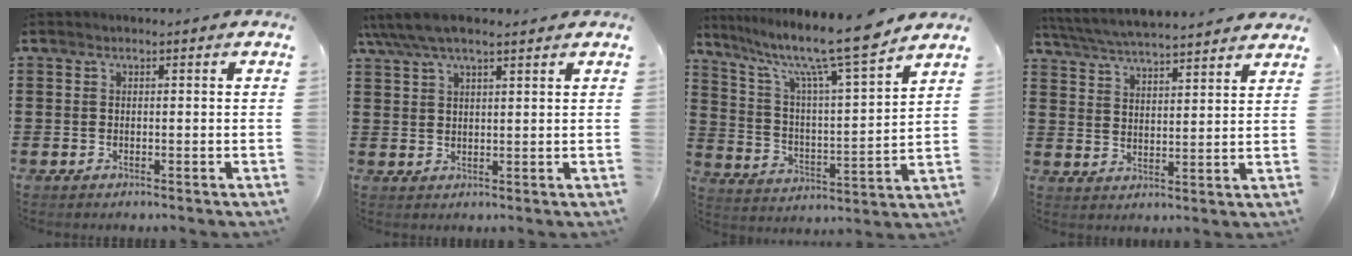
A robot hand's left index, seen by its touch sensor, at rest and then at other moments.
{"total": 4.8, "force": [3.7, 1.2, 2.8], "torque": [-0.064, 0.001, 0.067]}
{"total": 12.0, "force": [9.8, 0.4, 6.8], "torque": [-0.152, -0.068, 0.156]}
{"total": 5.2, "force": [5.1, -0.2, 1.0], "torque": [-0.043, -0.030, 0.087]}